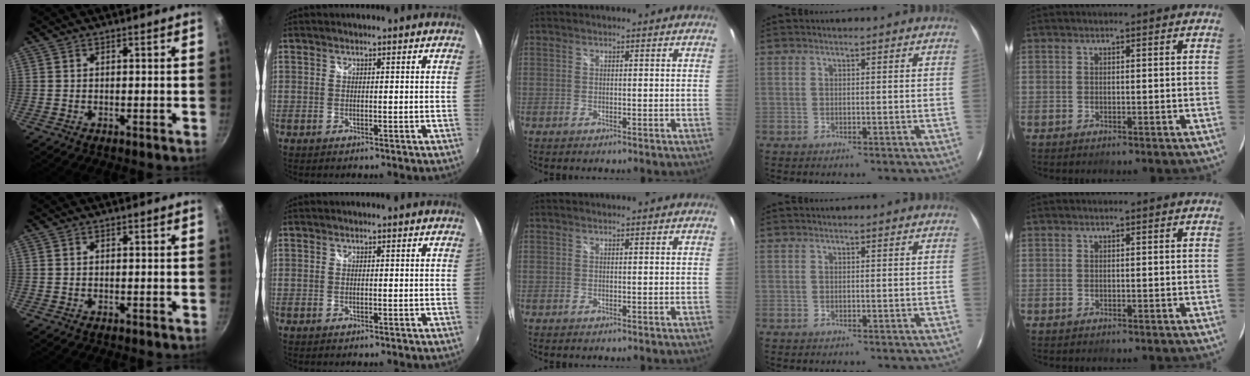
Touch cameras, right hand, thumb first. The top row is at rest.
{}